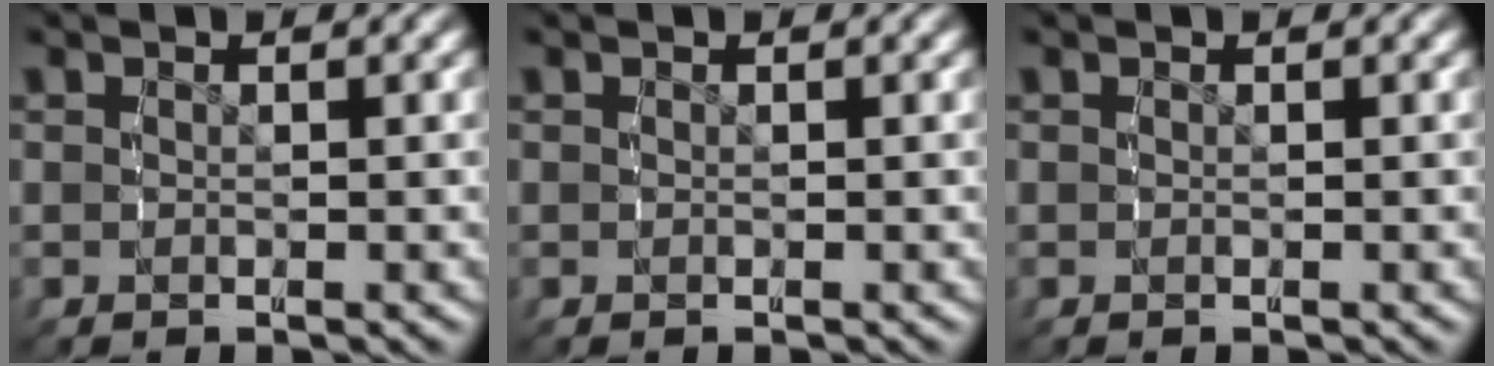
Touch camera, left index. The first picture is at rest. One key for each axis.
{"total": 0.0}
{"total": 0.0}